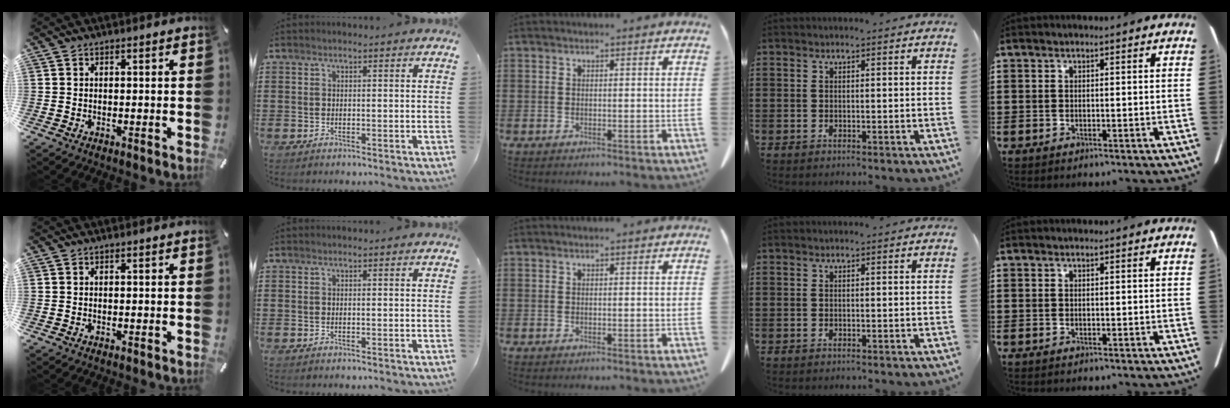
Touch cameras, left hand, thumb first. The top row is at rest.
{}